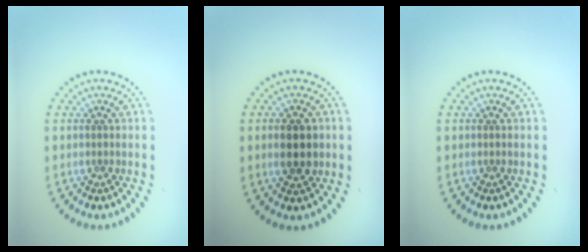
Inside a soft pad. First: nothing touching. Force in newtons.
{"total": 3.4, "press": 3.4, "slide": 0.1}
{"total": 0.0}